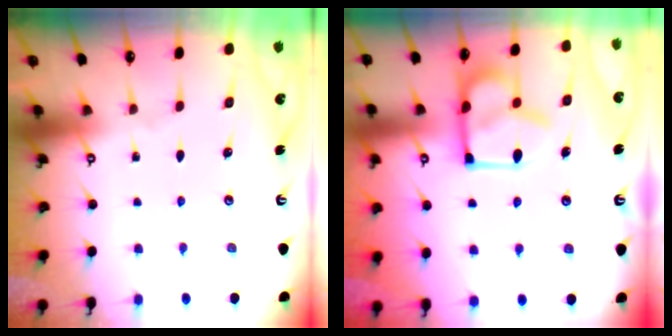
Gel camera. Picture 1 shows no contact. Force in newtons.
{"total": 14.9, "press": 14.8, "slide": 1.7}